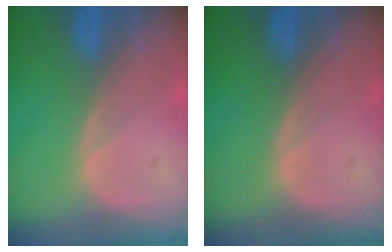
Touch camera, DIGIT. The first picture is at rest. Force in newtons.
{"total": 0.0}